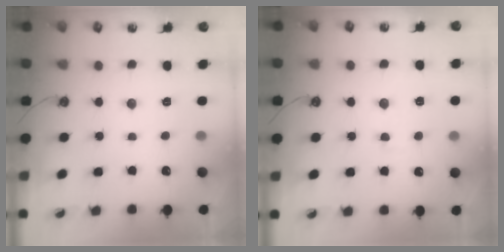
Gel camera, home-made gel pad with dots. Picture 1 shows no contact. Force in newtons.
{"total": 5.2, "press": 5.2, "slide": 0.6}